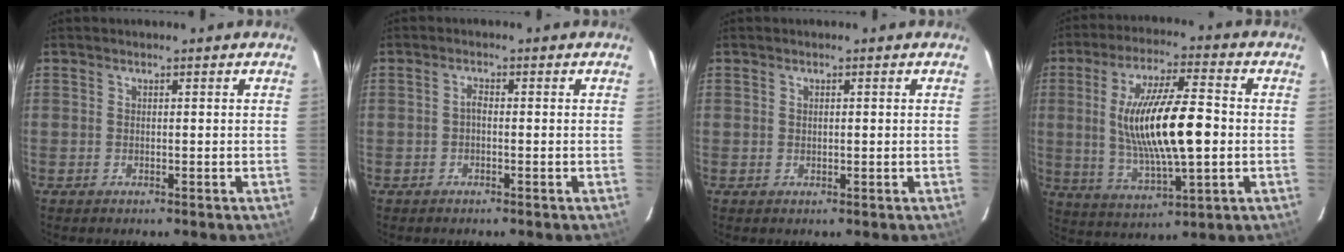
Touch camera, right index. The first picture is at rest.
{"total": 1.1, "force": [-0.4, 0.5, 0.9], "torque": [-0.016, 0.006, -0.010]}
{"total": 0.8, "force": [0.2, 0.3, 0.6], "torque": [-0.011, 0.003, 0.004]}
{"total": 17.4, "force": [-0.2, 4.6, 16.8], "torque": [-0.310, -0.004, 0.007]}